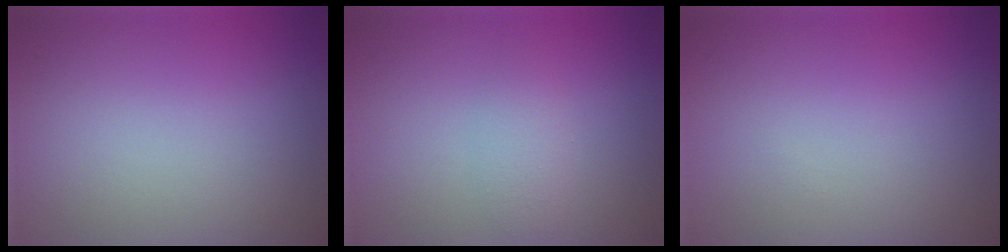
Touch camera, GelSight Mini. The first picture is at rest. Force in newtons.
{"total": 1.7, "press": 1.7, "slide": 0.1}
{"total": 0.0}